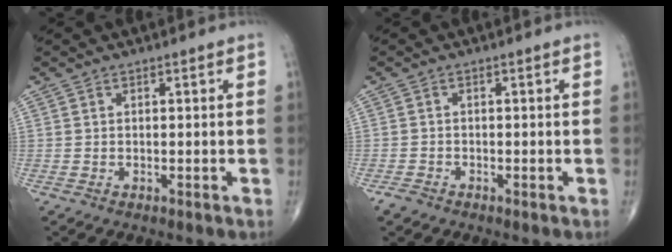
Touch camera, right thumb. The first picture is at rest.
{"total": 1.4, "force": [-1.1, 0.8, 0.4], "torque": [-0.011, -0.001, -0.022]}